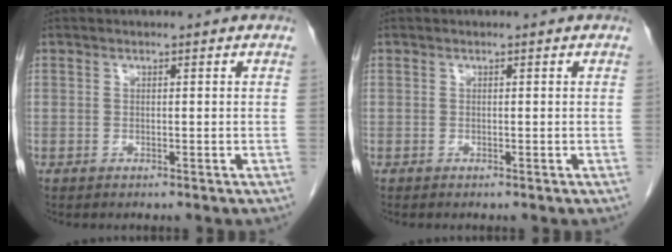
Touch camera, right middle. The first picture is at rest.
{"total": 0.0}